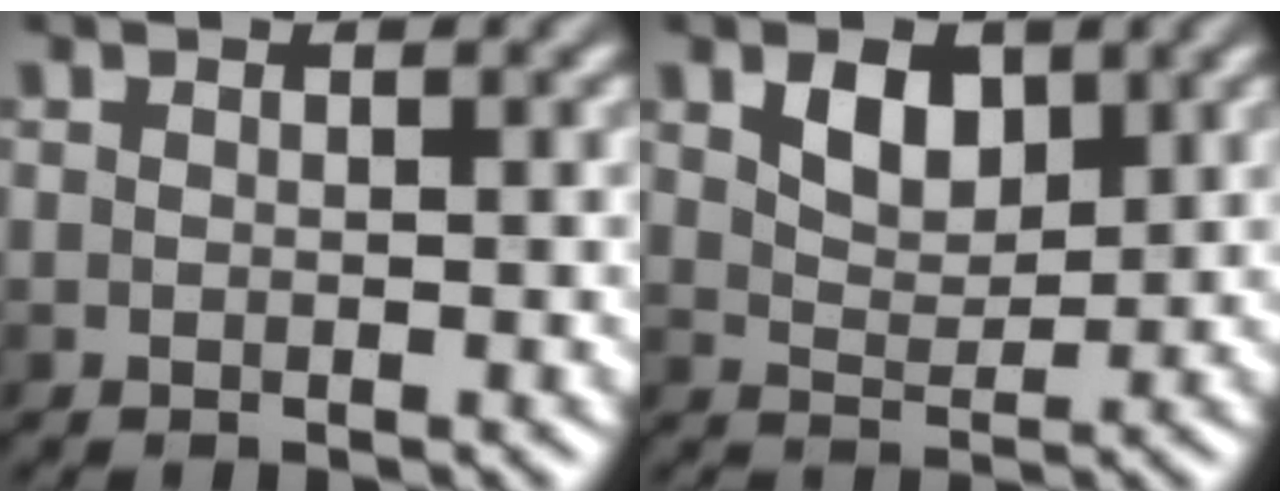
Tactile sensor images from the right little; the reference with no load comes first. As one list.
[{"total": 3.0, "force": [1.4, 1.9, 1.9], "torque": [-0.036, 0.001, 0.026]}]